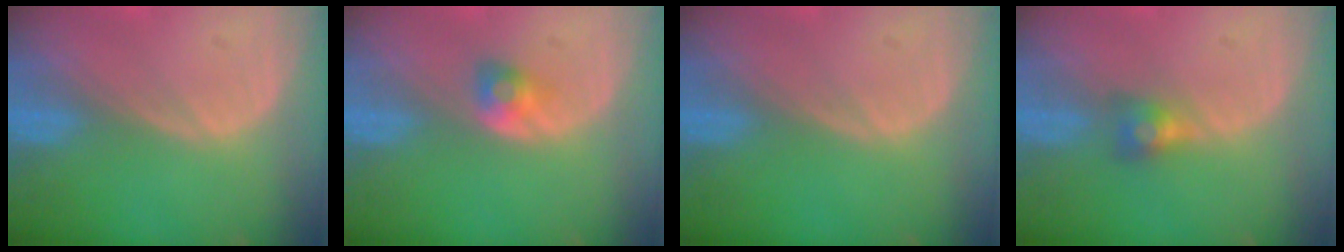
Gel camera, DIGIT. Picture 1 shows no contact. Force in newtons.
{"total": 2.6, "press": 2.3, "slide": 1.1}
{"total": 0.0}
{"total": 2.8, "press": 2.5, "slide": 1.3}